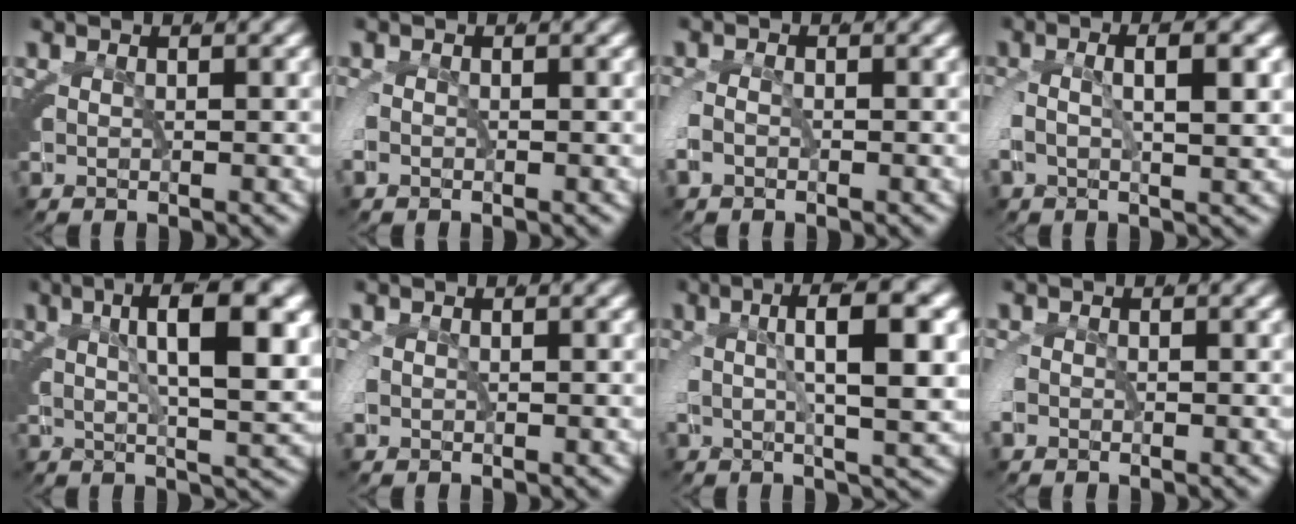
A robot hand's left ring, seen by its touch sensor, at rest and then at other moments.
{"total": 1.4, "force": [-0.9, 1.1, 0.4], "torque": [-0.024, -0.007, -0.014]}
{"total": 1.9, "force": [-1.1, 1.5, 0.5], "torque": [-0.029, -0.008, -0.020]}
{"total": 2.7, "force": [-0.3, 1.0, 2.5], "torque": [-0.046, 0.003, -0.003]}
{"total": 6.6, "force": [2.4, 1.2, 6.0], "torque": [-0.087, 0.015, 0.037]}
{"total": 1.1, "force": [-0.5, 0.9, 0.2], "torque": [-0.021, -0.008, -0.006]}
{"total": 5.3, "force": [1.3, 1.1, 5.0], "torque": [-0.078, 0.010, 0.018]}
{"total": 1.8, "force": [-0.8, 1.5, 0.4], "torque": [-0.026, -0.006, -0.016]}